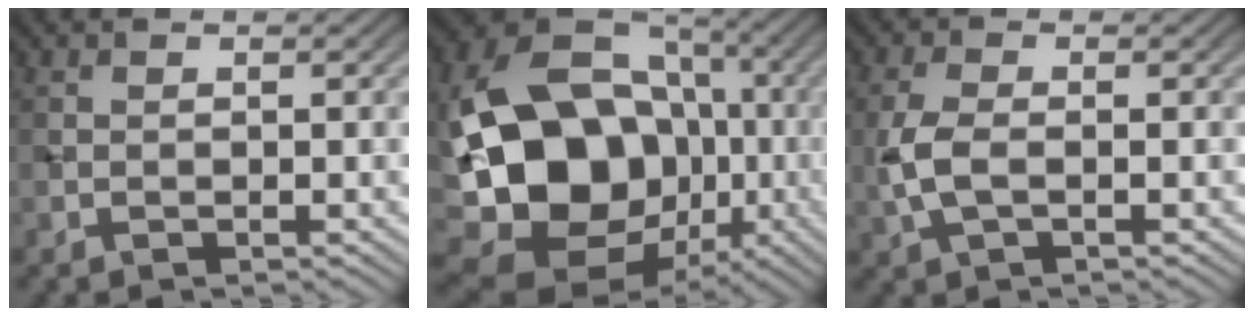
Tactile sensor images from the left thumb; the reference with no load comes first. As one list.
[{"total": 19.6, "force": [-3.1, 14.9, 12.5], "torque": [-0.251, -0.020, -0.037]}, {"total": 4.2, "force": [-0.7, 2.1, 3.6], "torque": [-0.099, -0.001, -0.019]}]